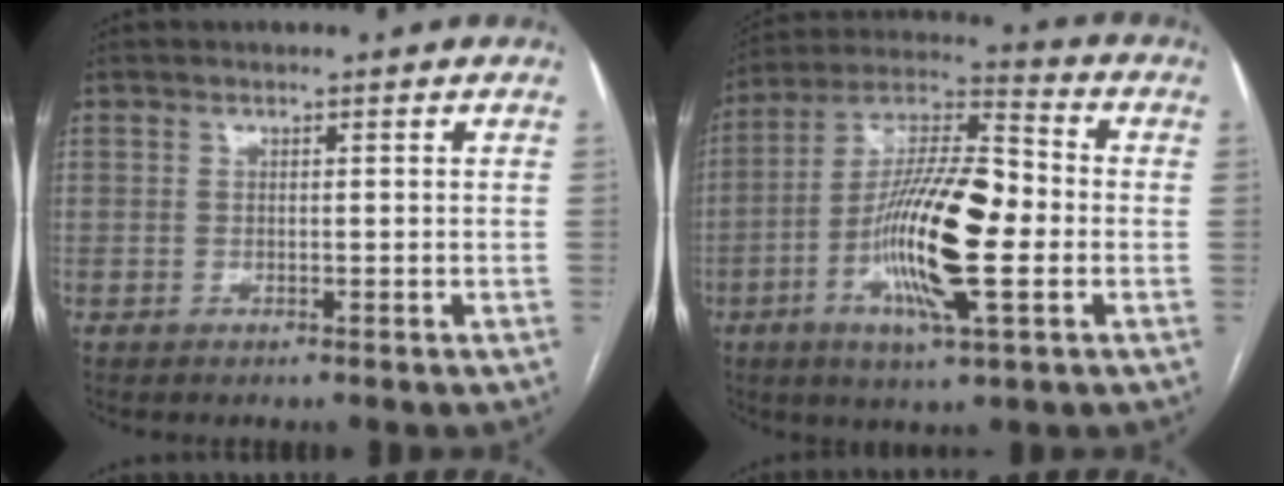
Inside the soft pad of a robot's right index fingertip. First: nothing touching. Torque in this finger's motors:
{"motor_torque": [2.14, 0.00, 1.04, 0.21]}